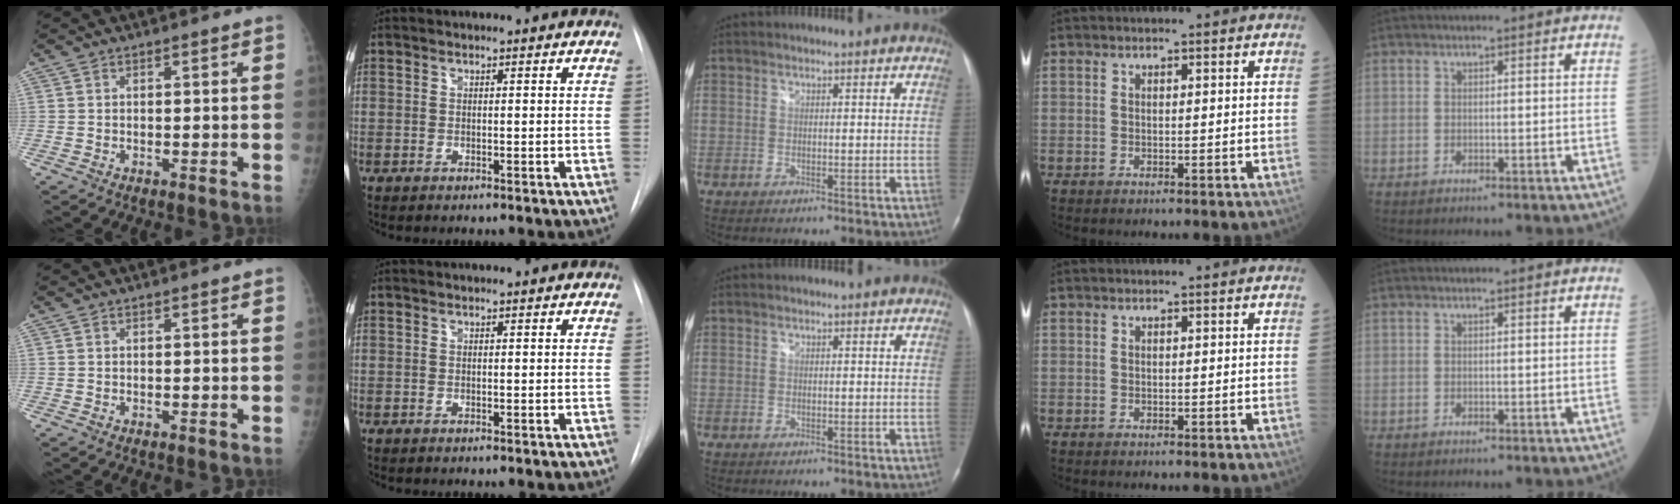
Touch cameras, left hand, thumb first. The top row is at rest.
{}